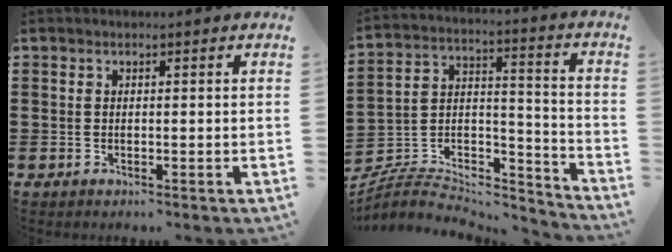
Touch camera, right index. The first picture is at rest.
{"total": 5.5, "force": [-4.7, 2.5, 1.4], "torque": [-0.028, 0.001, -0.093]}